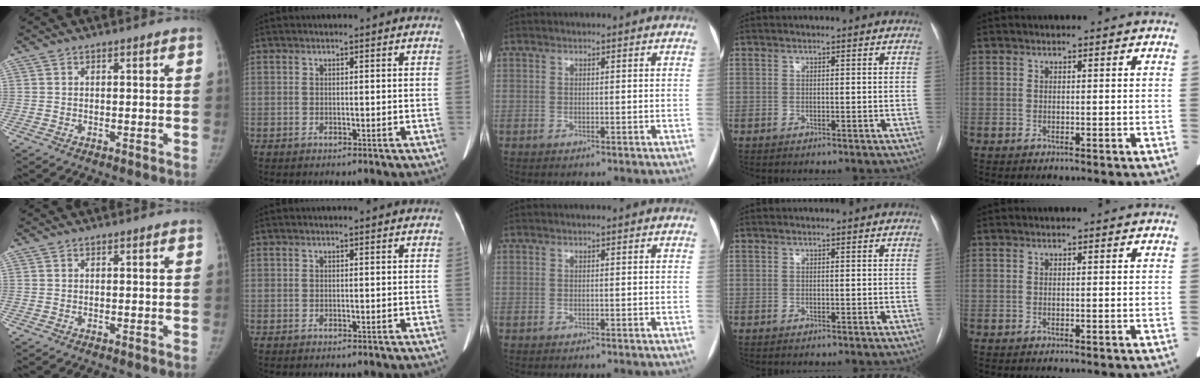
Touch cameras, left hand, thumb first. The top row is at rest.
{}